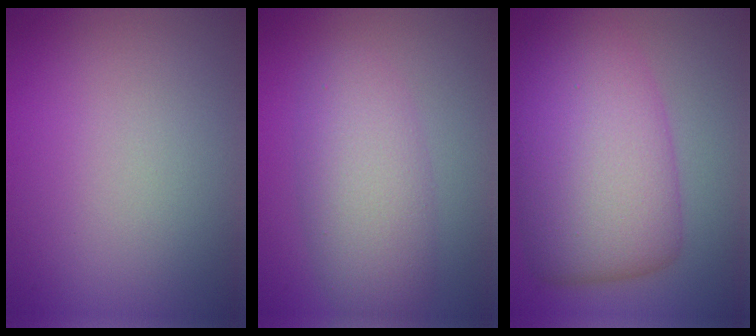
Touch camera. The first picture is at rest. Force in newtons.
{"total": 5.2, "press": 5.2, "slide": 0.1}
{"total": 10.5, "press": 10.5, "slide": 0.2}